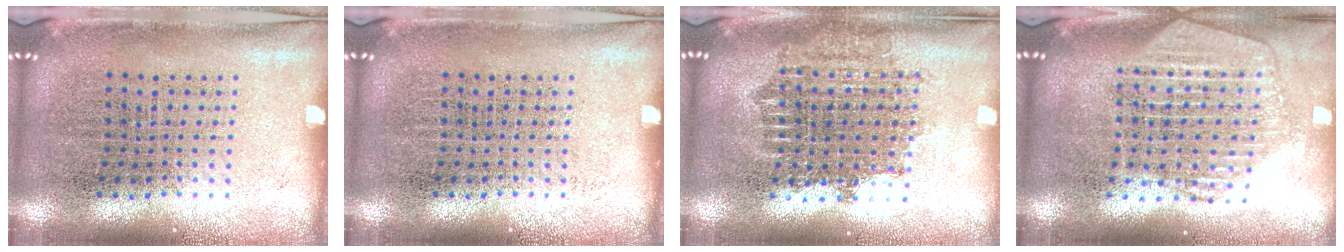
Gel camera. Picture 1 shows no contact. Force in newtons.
{"total": 0.0}
{"total": 1.7, "press": 1.4, "slide": 1.0}
{"total": 2.2, "press": 2.0, "slide": 1.0}